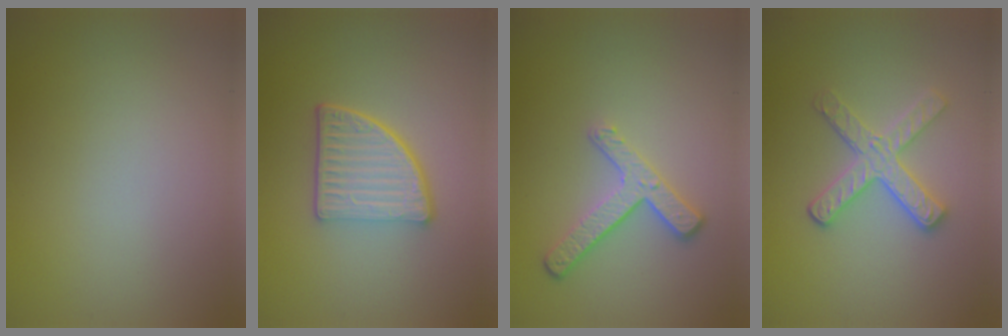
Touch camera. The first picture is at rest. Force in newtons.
{"total": 5.2, "press": 3.6, "slide": 3.7}
{"total": 3.4, "press": 2.7, "slide": 2.2}
{"total": 3.4, "press": 3.0, "slide": 1.6}